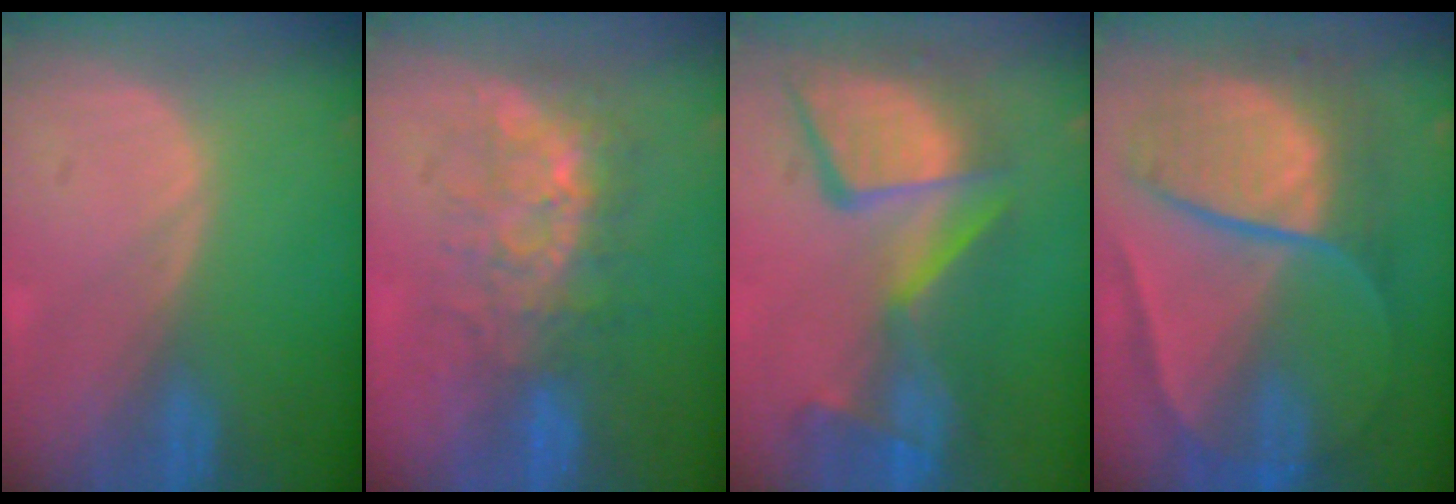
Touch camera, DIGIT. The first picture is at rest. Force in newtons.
{"total": 8.4, "press": 7.5, "slide": 3.7}
{"total": 13.0, "press": 11.4, "slide": 6.3}
{"total": 10.6, "press": 10.5, "slide": 1.1}